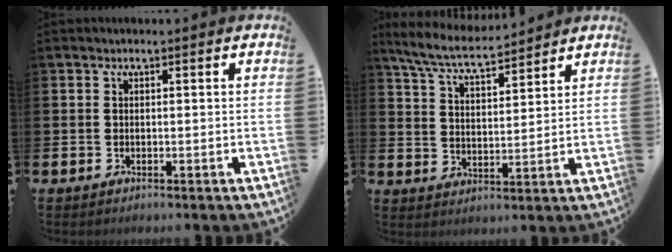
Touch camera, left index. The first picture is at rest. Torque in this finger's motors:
{"motor_torque": [0.45, -0.65, -0.03, 0.02]}